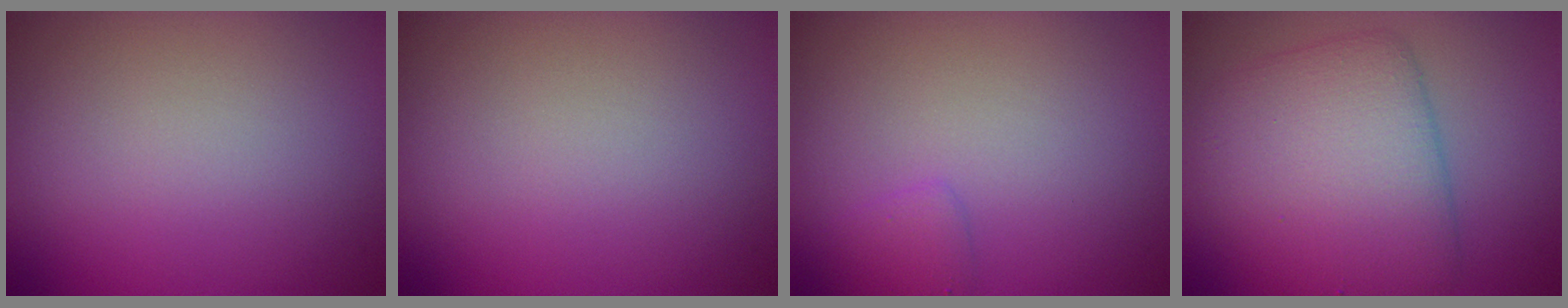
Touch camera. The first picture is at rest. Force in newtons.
{"total": 0.0}
{"total": 1.2, "press": 1.2, "slide": 0.1}
{"total": 7.0, "press": 7.0, "slide": 0.3}